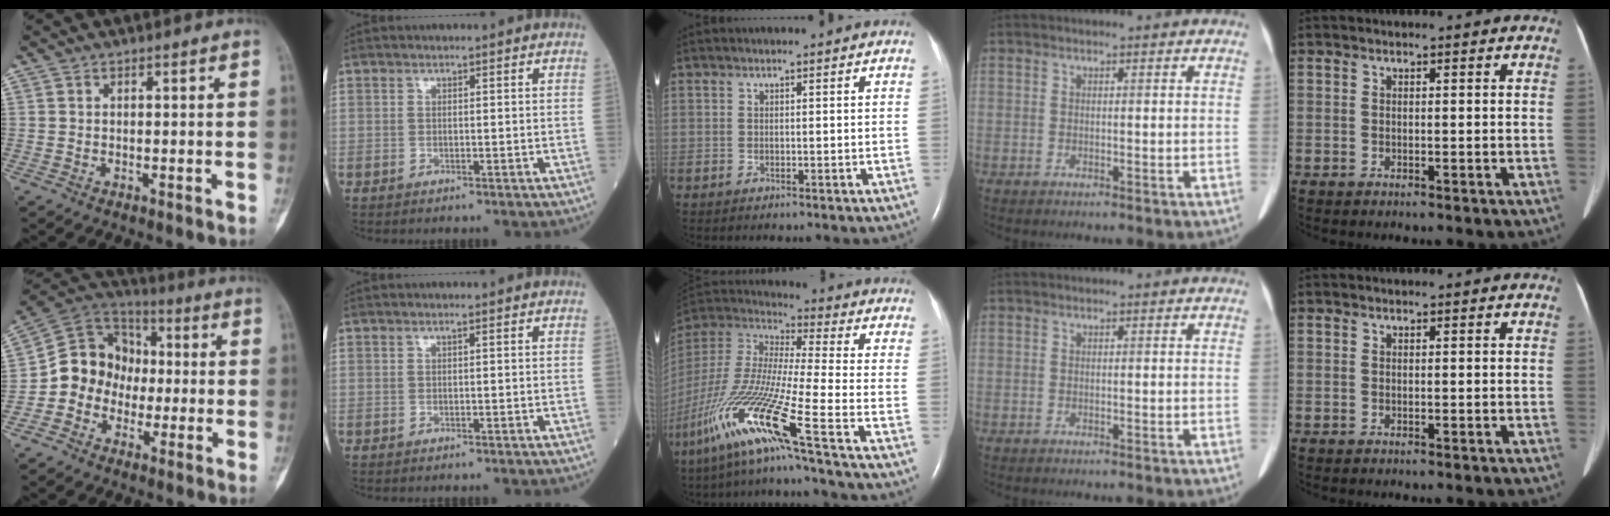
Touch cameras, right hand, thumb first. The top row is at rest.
{"thumb": {"total": 12.3, "force": [-2.2, 10.9, 5.3], "torque": [-0.054, 0.049, -0.052]}, "middle": {"total": 18.9, "force": [-10.4, -1.1, 15.7], "torque": [-0.356, -0.053, -0.206]}}